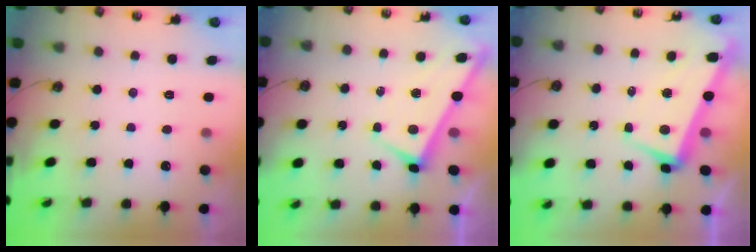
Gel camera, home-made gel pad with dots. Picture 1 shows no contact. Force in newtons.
{"total": 1.7, "press": 1.7, "slide": 0.1}
{"total": 2.1, "press": 0.6, "slide": 2.0}